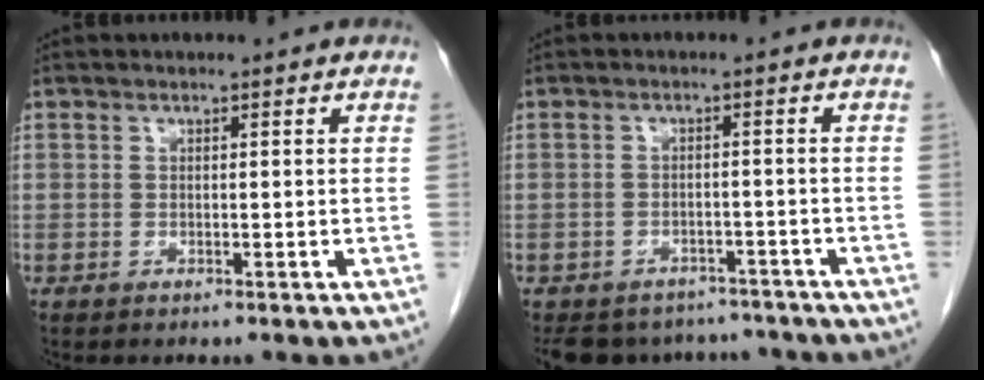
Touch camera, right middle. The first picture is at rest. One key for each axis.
{"total": 10.9, "fx": -9.6, "fy": 4.9, "fz": 1.9, "tx": -0.026, "ty": 0.010, "tz": -0.117}